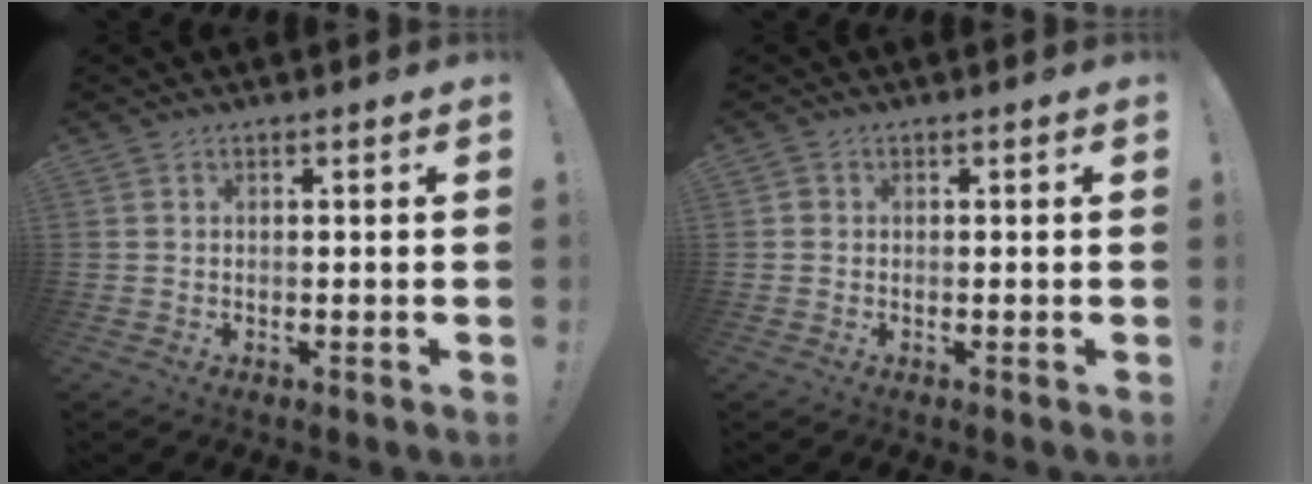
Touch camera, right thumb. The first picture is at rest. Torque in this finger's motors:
{"motor_torque": [0.02, 0.19, -0.27, -0.07, -0.02]}